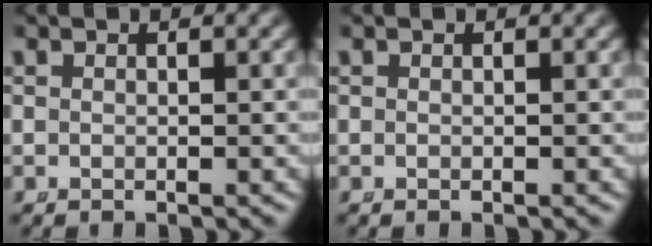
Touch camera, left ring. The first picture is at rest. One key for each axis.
{"total": 0.0}